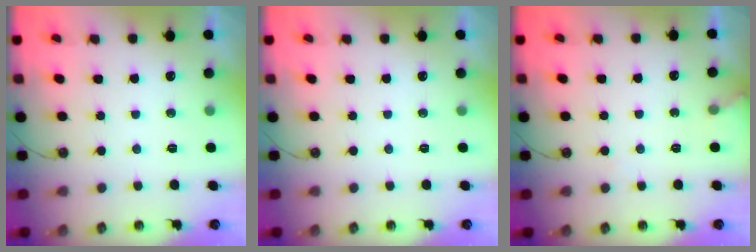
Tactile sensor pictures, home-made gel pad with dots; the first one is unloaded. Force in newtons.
{"total": 0.0}
{"total": 5.5, "press": 5.5, "slide": 0.2}